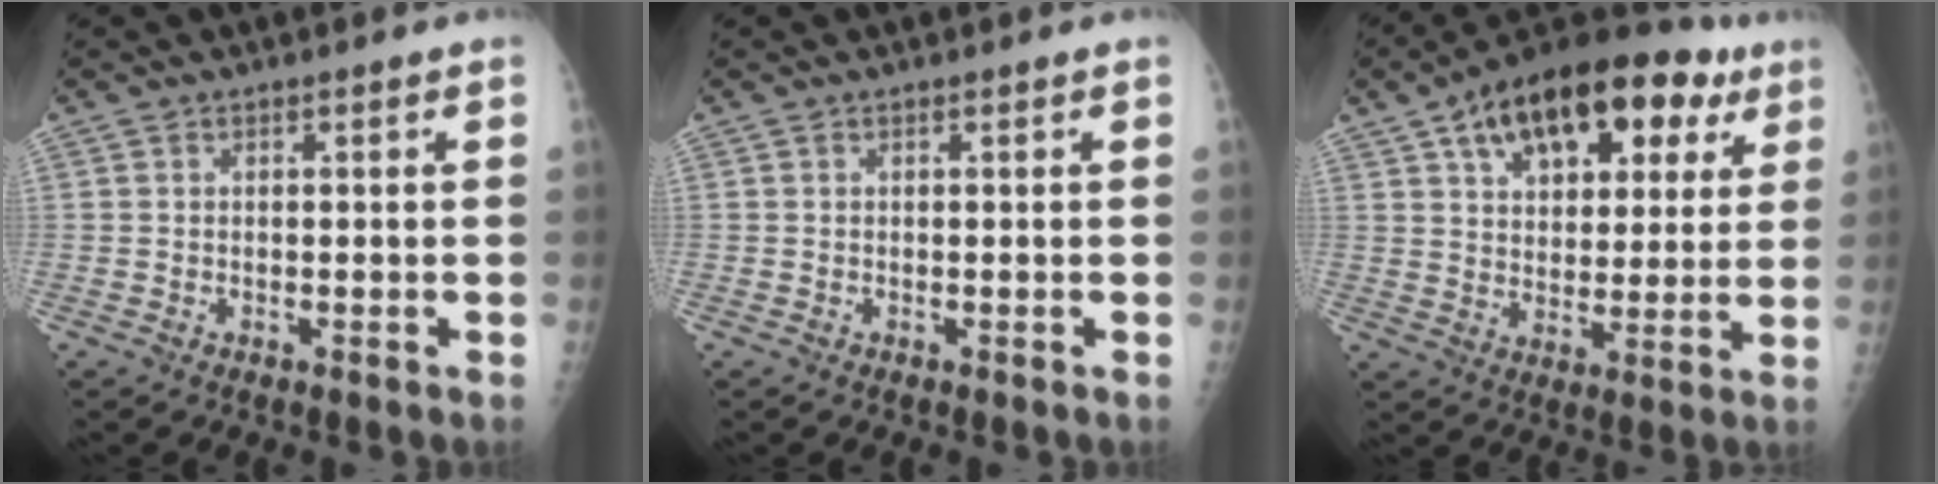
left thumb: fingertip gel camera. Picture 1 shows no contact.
{"total": 0.0}
{"total": 22.4, "force": [10.8, 12.4, 15.2], "torque": [-0.191, 0.005, 0.162]}